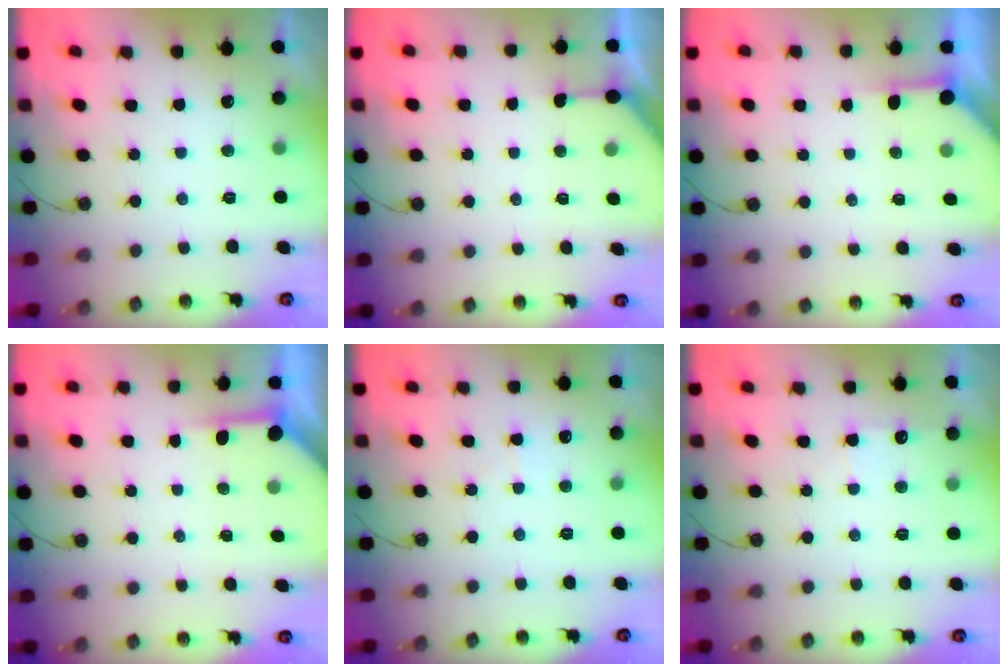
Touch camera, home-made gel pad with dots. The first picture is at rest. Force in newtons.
{"total": 2.7, "press": 2.7, "slide": 0.4}
{"total": 3.5, "press": 3.5, "slide": 0.4}
{"total": 3.7, "press": 3.7, "slide": 0.5}
{"total": 5.6, "press": 5.6, "slide": 0.7}
{"total": 6.0, "press": 6.0, "slide": 0.8}